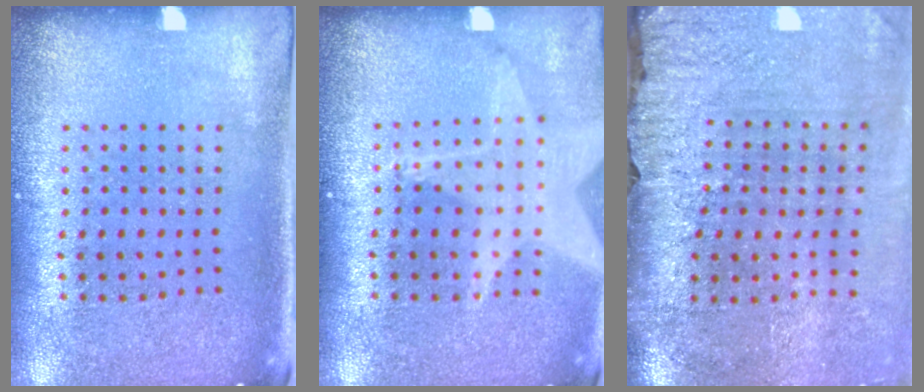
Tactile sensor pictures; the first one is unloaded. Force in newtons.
{"total": 1.4, "press": 1.4, "slide": 0.3}
{"total": 4.3, "press": 3.5, "slide": 2.5}